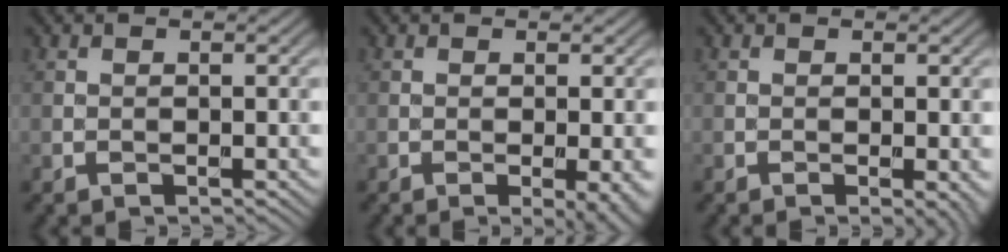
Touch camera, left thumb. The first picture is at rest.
{"total": 3.1, "force": [-0.9, 0.5, 2.9], "torque": [-0.041, -0.008, -0.010]}
{"total": 1.6, "force": [-0.4, 0.2, 1.5], "torque": [-0.019, -0.005, -0.008]}